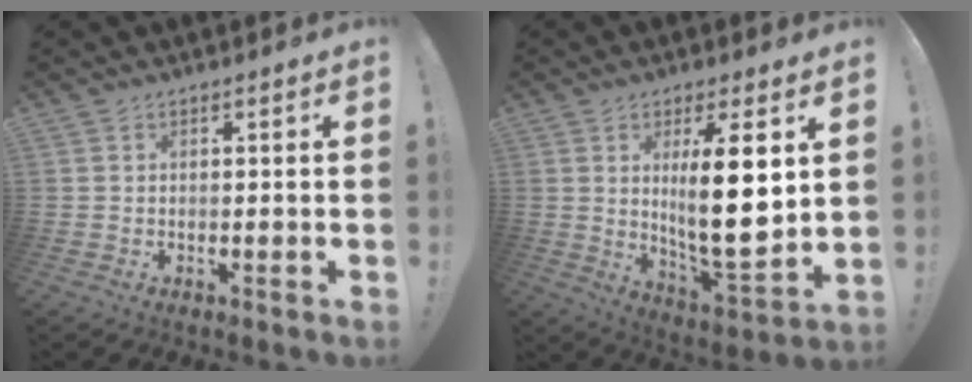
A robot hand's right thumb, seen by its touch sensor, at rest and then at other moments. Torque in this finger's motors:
{"motor_torque": [-0.39, 1.06, 0.48, 0.39, 0.09]}